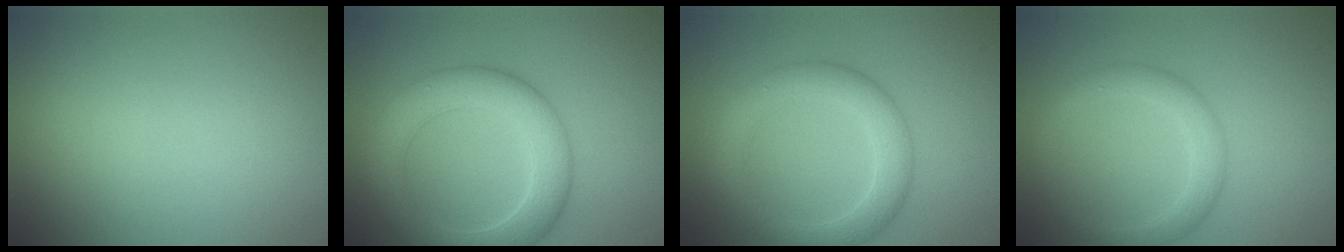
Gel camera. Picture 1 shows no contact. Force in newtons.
{"total": 6.1, "press": 6.1, "slide": 0.5}
{"total": 4.4, "press": 4.4, "slide": 0.1}
{"total": 2.8, "press": 2.8, "slide": 0.1}